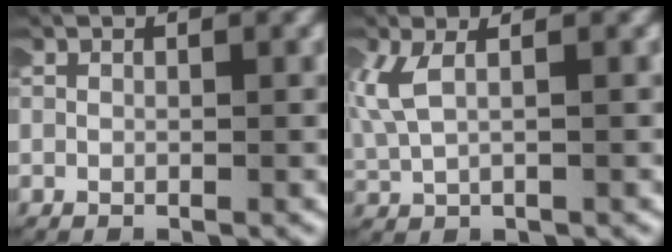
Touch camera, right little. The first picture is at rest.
{"total": 2.5, "force": [1.1, 1.0, 2.0], "torque": [-0.051, 0.010, 0.023]}